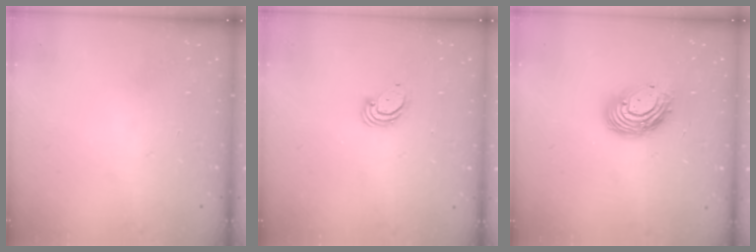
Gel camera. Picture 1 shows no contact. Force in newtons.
{"total": 3.8, "press": 3.8, "slide": 0.3}
{"total": 12.1, "press": 12.0, "slide": 1.1}